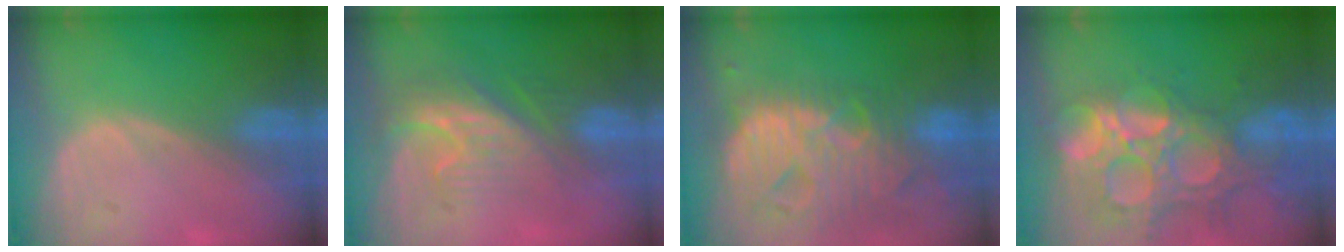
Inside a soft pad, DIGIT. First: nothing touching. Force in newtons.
{"total": 8.6, "press": 7.5, "slide": 4.3}
{"total": 13.7, "press": 11.7, "slide": 7.2}
{"total": 14.9, "press": 12.3, "slide": 8.4}